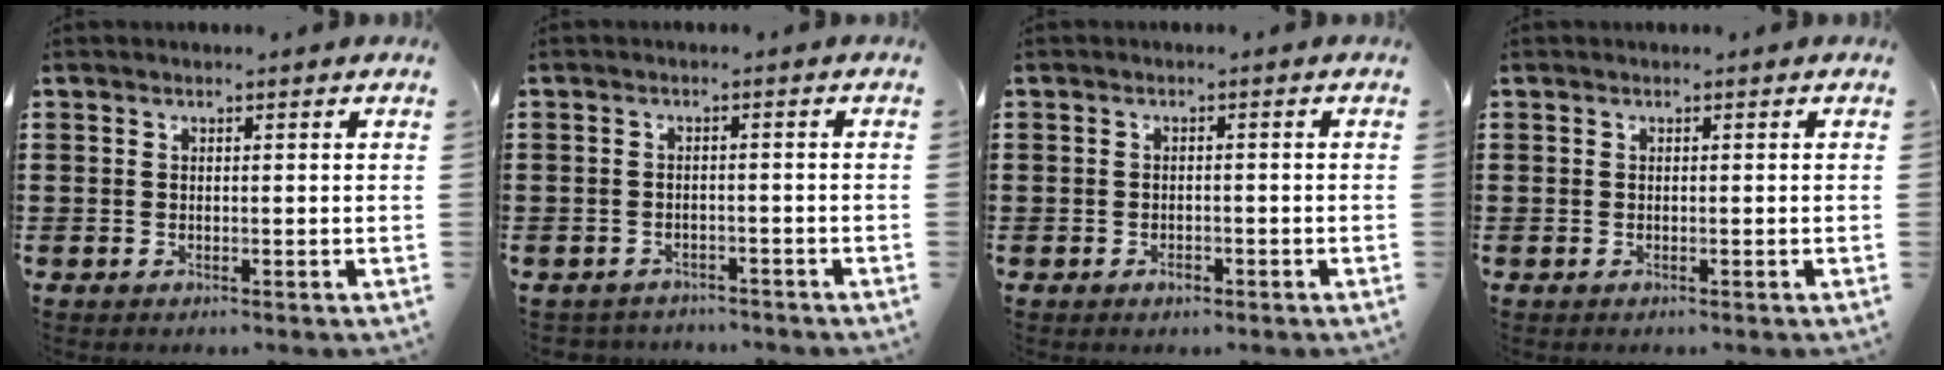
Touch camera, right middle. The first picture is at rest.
{"total": 1.9, "force": [-1.9, 0.3, -0.2], "torque": [-0.003, 0.000, -0.043]}
{"total": 1.1, "force": [-0.8, 0.7, 0.5], "torque": [-0.011, -0.001, -0.015]}
{"total": 0.0}